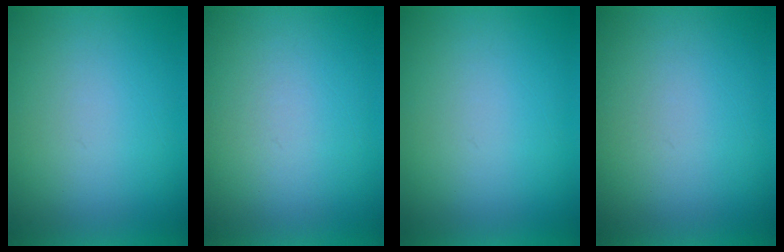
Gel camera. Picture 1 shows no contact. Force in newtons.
{"total": 1.1}
{"total": 0.0}
{"total": 1.0}